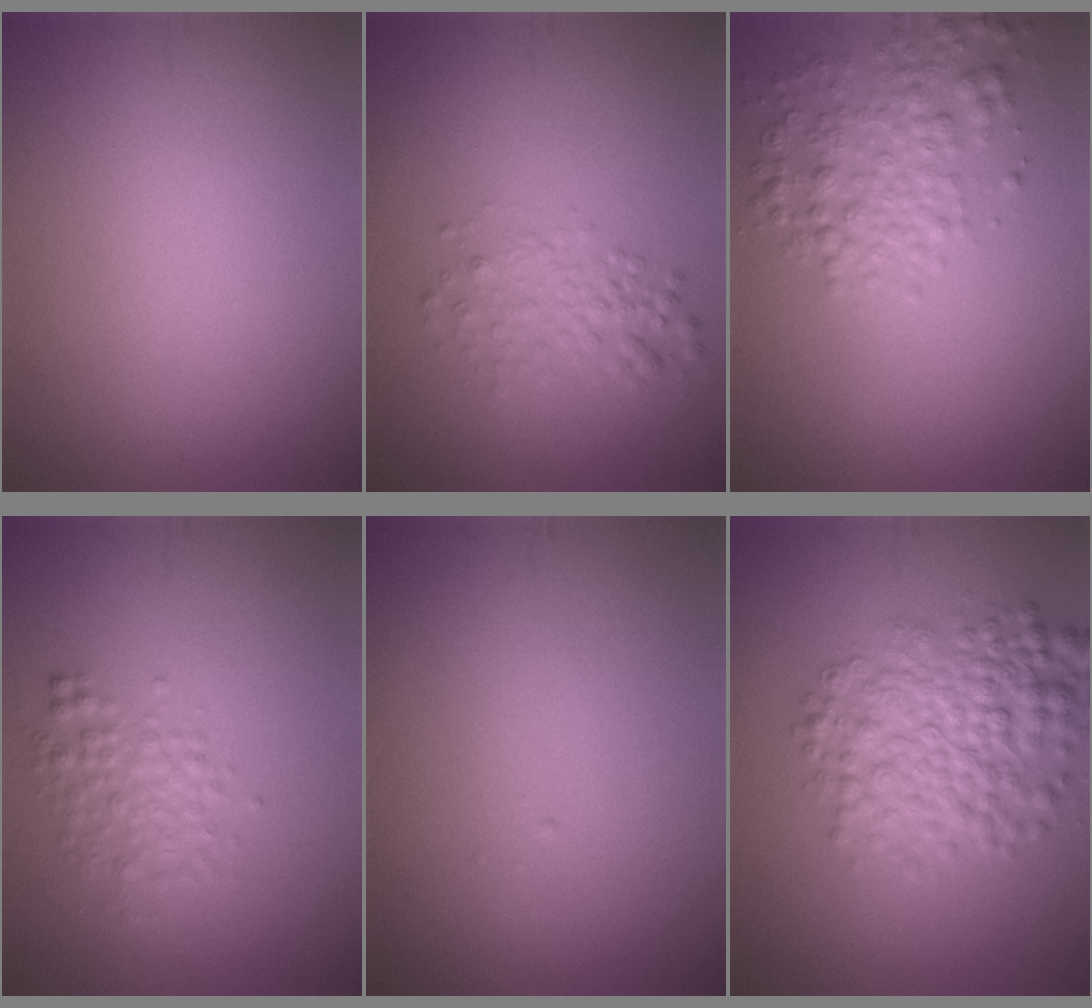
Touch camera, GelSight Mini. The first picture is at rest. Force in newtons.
{"total": 2.4, "press": 2.4, "slide": 0.1}
{"total": 3.6, "press": 3.6, "slide": 0.2}
{"total": 2.5, "press": 2.5, "slide": 0.0}
{"total": 0.0}
{"total": 6.1, "press": 6.1, "slide": 0.1}